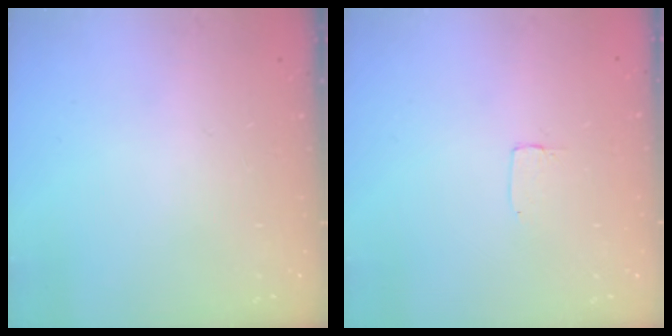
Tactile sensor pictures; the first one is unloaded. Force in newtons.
{"total": 1.2, "press": 1.2, "slide": 0.0}